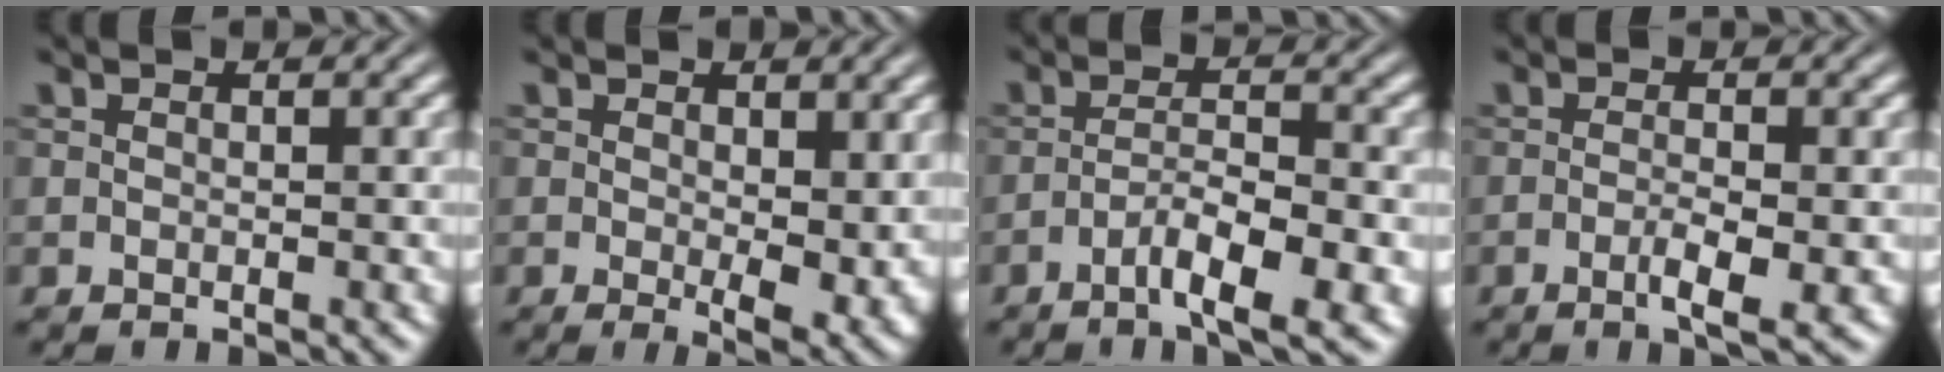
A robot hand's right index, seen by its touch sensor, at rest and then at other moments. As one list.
[{"total": 3.4, "force": [-0.1, 1.0, 3.2], "torque": [-0.041, -0.026, 0.009]}, {"total": 4.6, "force": [-2.6, 0.4, 3.8], "torque": [-0.053, -0.013, -0.039]}, {"total": 2.6, "force": [-1.1, 0.0, 2.4], "torque": [-0.042, -0.006, -0.019]}]